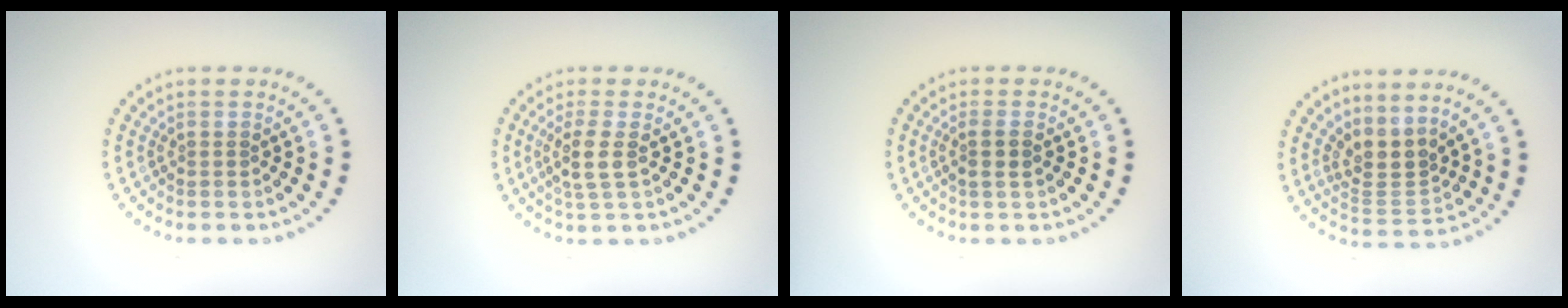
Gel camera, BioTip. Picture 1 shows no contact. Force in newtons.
{"total": 2.4, "press": 2.0, "slide": 1.3}
{"total": 1.5, "press": 1.3, "slide": 0.6}
{"total": 3.0, "press": 2.1, "slide": 2.1}